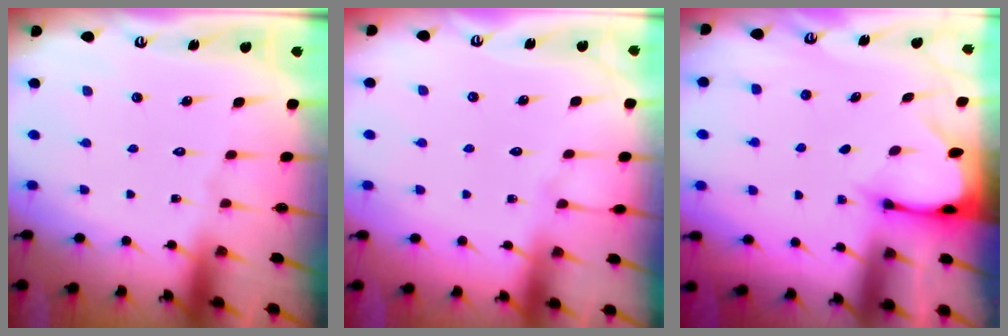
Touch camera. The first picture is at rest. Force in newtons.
{"total": 2.5, "press": 2.5, "slide": 0.4}
{"total": 2.4, "press": 2.4, "slide": 0.1}